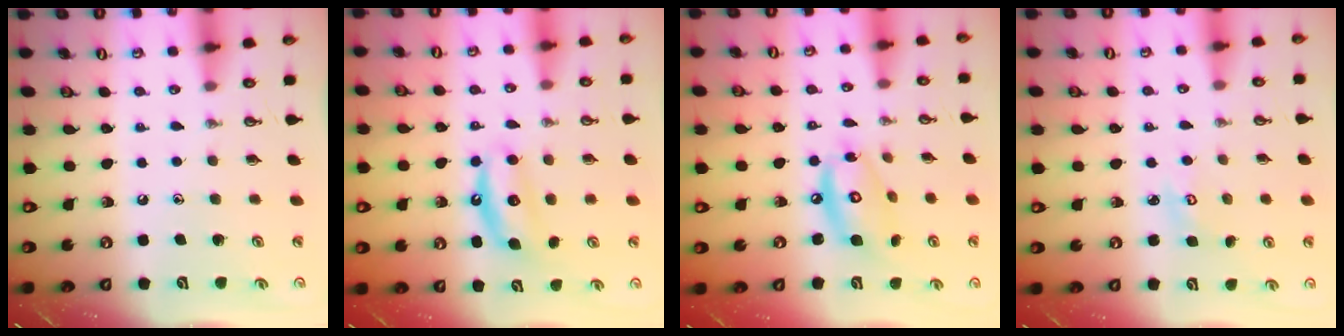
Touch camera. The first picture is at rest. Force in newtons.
{"total": 6.0, "press": 6.0, "slide": 0.7}
{"total": 11.8, "press": 11.8, "slide": 1.0}
{"total": 3.1, "press": 3.1, "slide": 0.4}